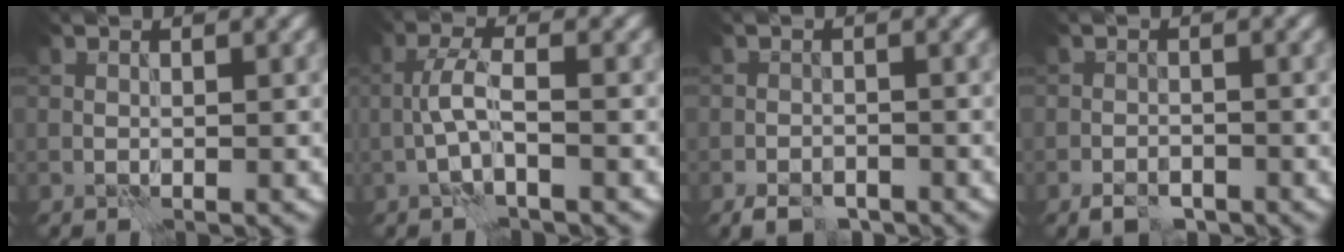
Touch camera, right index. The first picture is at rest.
{"total": 2.6, "force": [-0.9, 0.4, 2.5], "torque": [-0.052, 0.011, -0.024]}
{"total": 3.0, "force": [-2.3, 1.4, 1.2], "torque": [-0.023, -0.002, -0.042]}
{"total": 2.4, "force": [-1.8, 1.2, 1.1], "torque": [-0.018, -0.001, -0.036]}